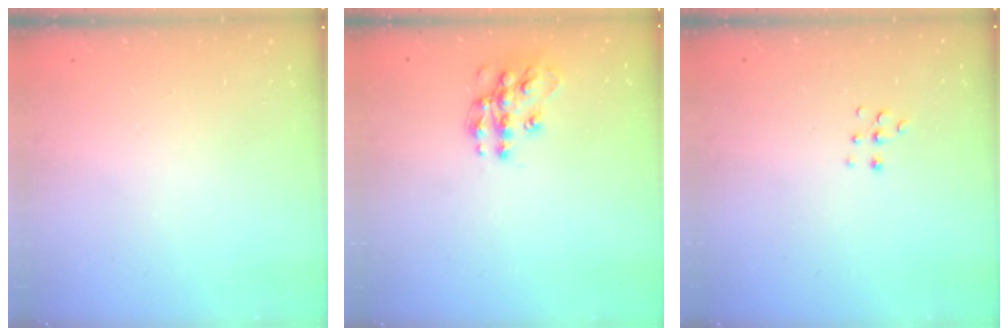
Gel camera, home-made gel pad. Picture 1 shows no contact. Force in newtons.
{"total": 12.6, "press": 12.6, "slide": 0.8}
{"total": 4.4, "press": 4.4, "slide": 0.3}